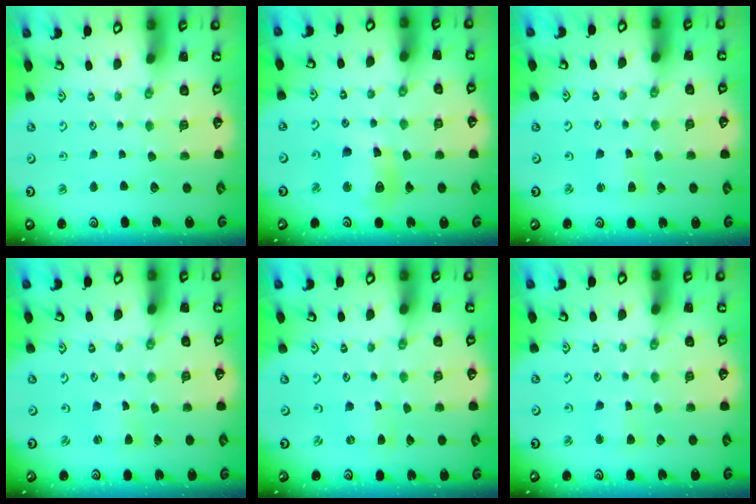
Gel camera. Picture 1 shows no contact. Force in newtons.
{"total": 11.9, "press": 11.6, "slide": 2.6}
{"total": 2.9, "press": 2.9, "slide": 0.4}
{"total": 1.9, "press": 1.9, "slide": 0.4}
{"total": 0.0}
{"total": 3.7, "press": 3.6, "slide": 0.4}